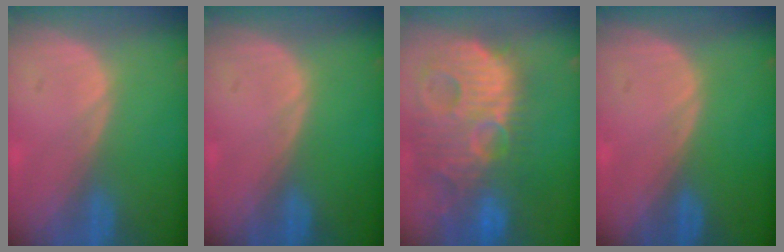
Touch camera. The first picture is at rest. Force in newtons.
{"total": 0.0}
{"total": 14.8, "press": 12.8, "slide": 7.4}
{"total": 0.0}